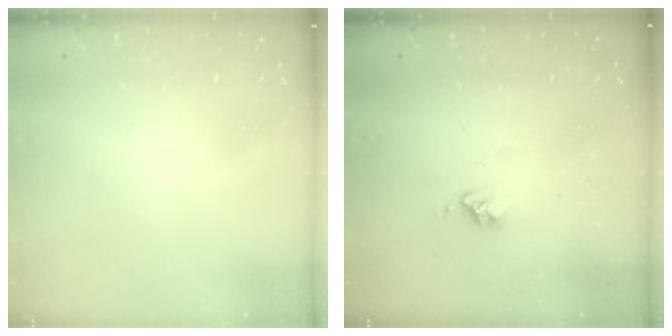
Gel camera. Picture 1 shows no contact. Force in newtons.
{"total": 2.7, "press": 2.7, "slide": 0.4}